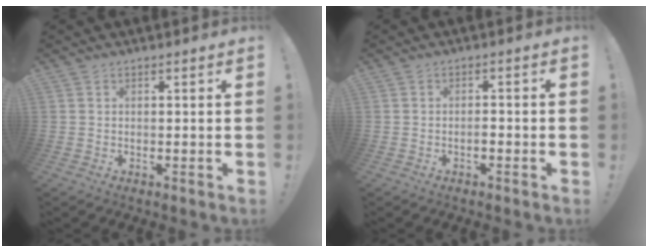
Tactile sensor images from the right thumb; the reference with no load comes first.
{"total": 1.6, "force": [-0.9, 0.6, 1.2], "torque": [-0.018, 0.002, -0.016]}